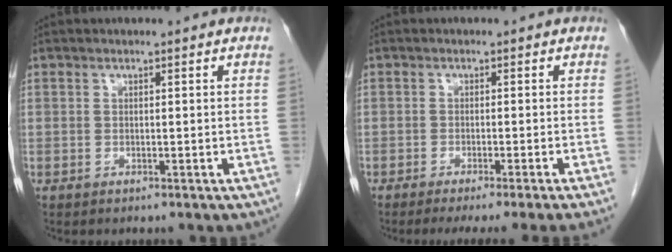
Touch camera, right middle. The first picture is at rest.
{"total": 8.5, "force": [-6.9, -1.9, 4.5], "torque": [-0.032, -0.018, -0.100]}